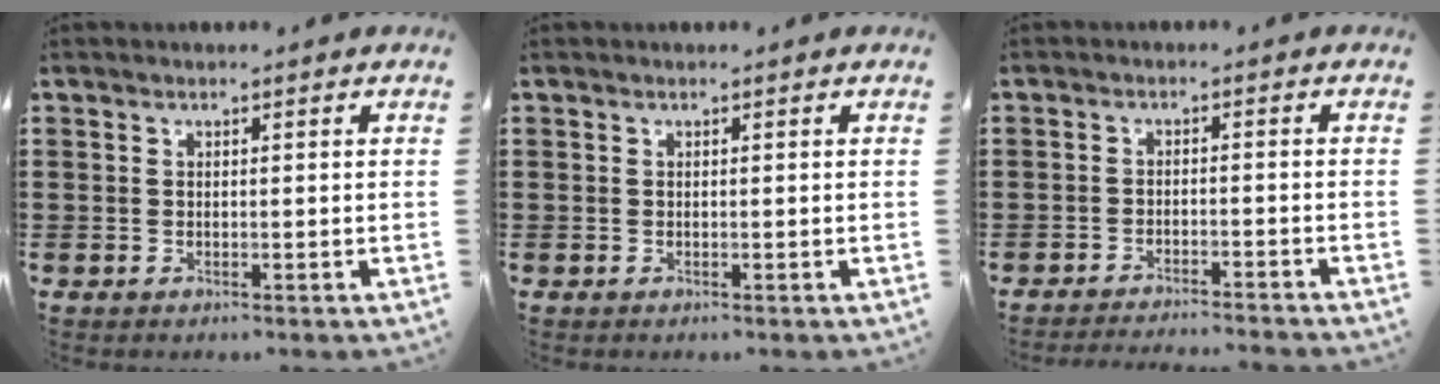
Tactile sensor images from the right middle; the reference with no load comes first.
{"total": 0.0}
{"total": 2.4, "force": [-2.4, -0.1, 0.2], "torque": [-0.007, 0.001, -0.051]}